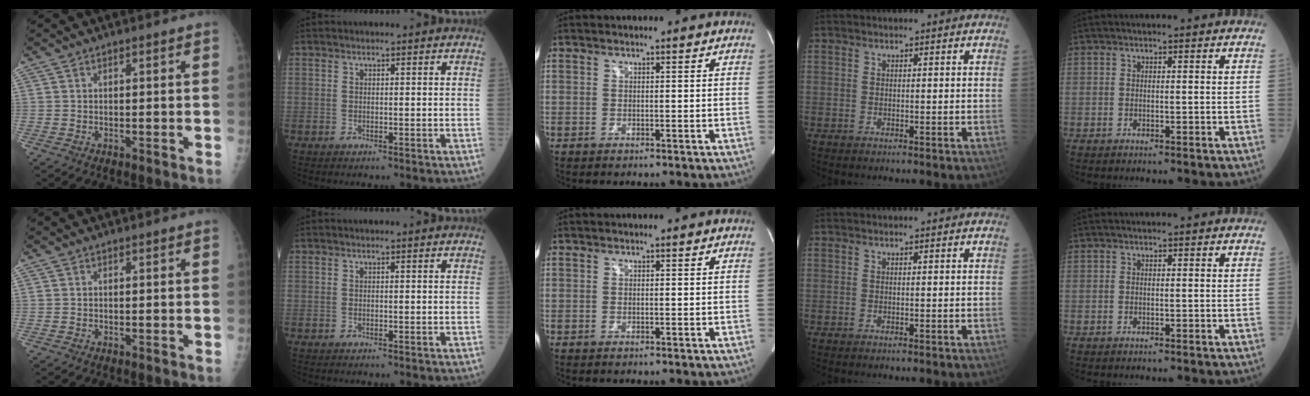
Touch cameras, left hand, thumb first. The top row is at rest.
{}